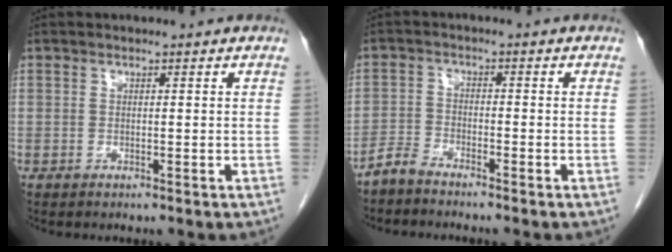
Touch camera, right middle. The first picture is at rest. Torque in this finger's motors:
{"motor_torque": [0.06, -0.02, 0.01, 0.02]}